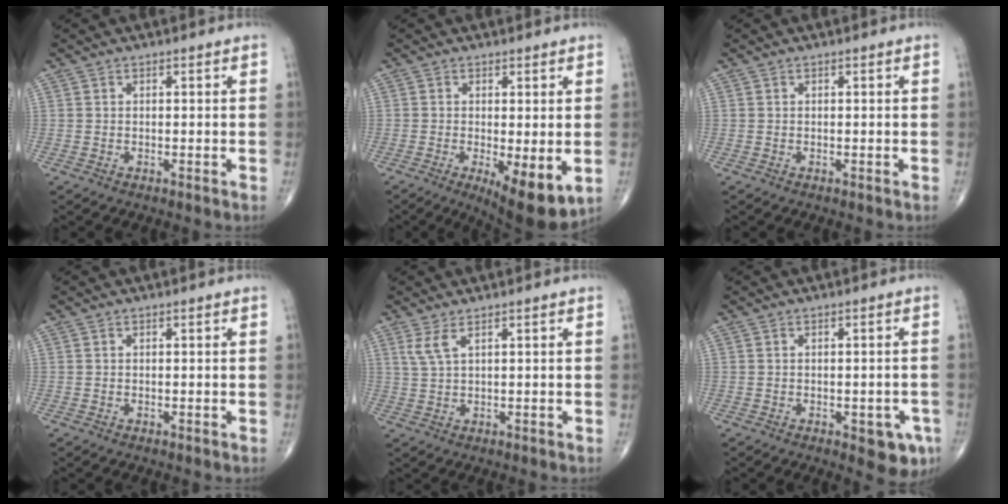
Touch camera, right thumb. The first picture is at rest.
{"total": 9.4, "force": [-2.3, 3.0, 8.6], "torque": [-0.126, -0.025, -0.028]}
{"total": 0.0}
{"total": 0.0}
{"total": 2.7, "force": [1.5, 0.6, 2.2], "torque": [-0.057, -0.001, 0.041]}
{"total": 5.9, "force": [-2.4, 2.5, 4.7], "torque": [-0.036, 0.002, -0.023]}